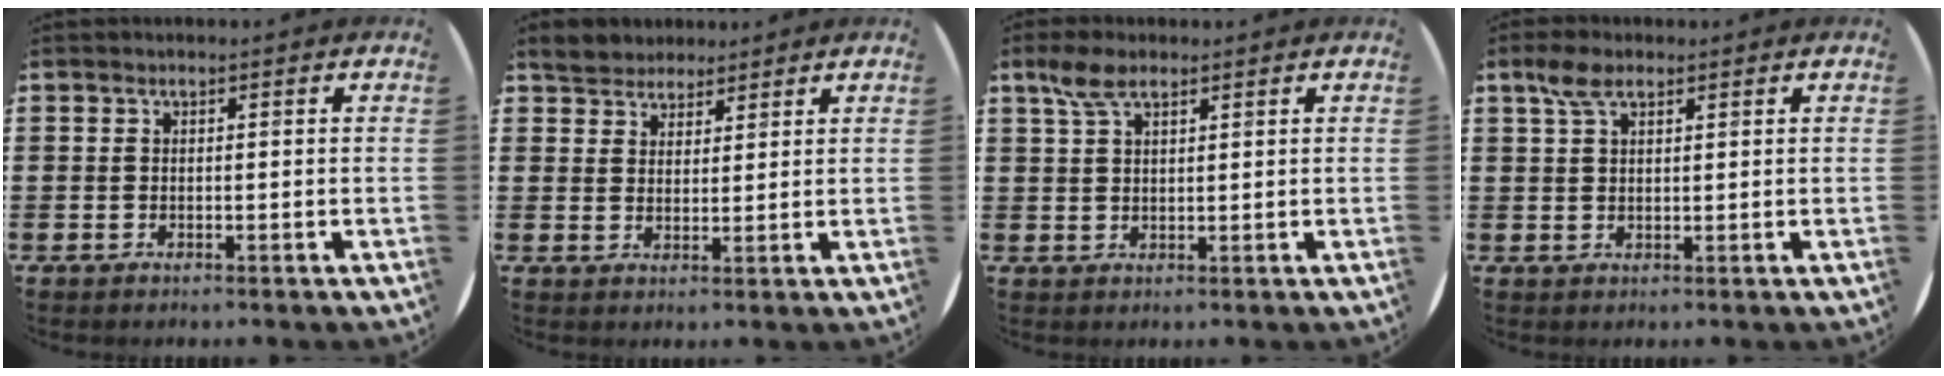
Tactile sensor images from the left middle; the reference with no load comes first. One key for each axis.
{"total": 4.0, "fx": 3.6, "fy": 1.6, "fz": 0.0, "tx": -0.013, "ty": 0.002, "tz": 0.070}
{"total": 4.0, "fx": 2.6, "fy": 1.7, "fz": 2.5, "tx": -0.047, "ty": 0.005, "tz": 0.044}
{"total": 3.5, "fx": 2.3, "fy": 1.6, "fz": 2.2, "tx": -0.040, "ty": 0.005, "tz": 0.039}